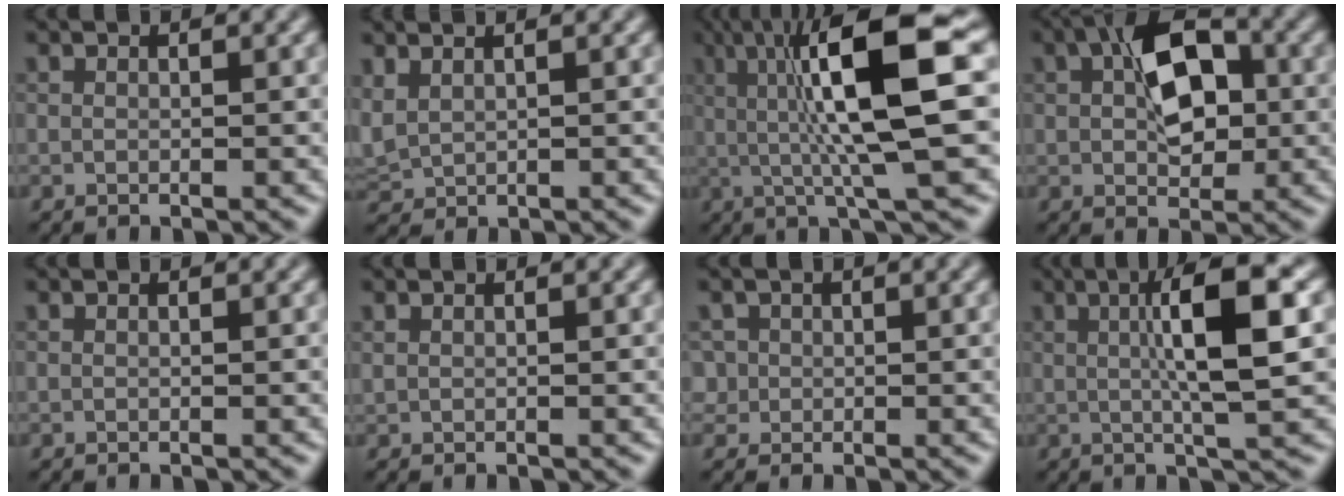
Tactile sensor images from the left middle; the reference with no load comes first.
{"total": 1.2, "force": [0.8, 0.8, 0.6], "torque": [-0.019, 0.004, 0.025]}
{"total": 11.4, "force": [1.7, 2.3, 11.0], "torque": [-0.170, 0.015, 0.029]}
{"total": 6.9, "force": [1.3, 4.1, 5.4], "torque": [-0.094, 0.016, 0.015]}
{"total": 0.0}
{"total": 0.0}
{"total": 1.3, "force": [0.3, 1.2, -0.2], "torque": [0.004, -0.008, 0.017]}
{"total": 7.6, "force": [1.5, 1.5, 7.3], "torque": [-0.103, 0.011, 0.020]}